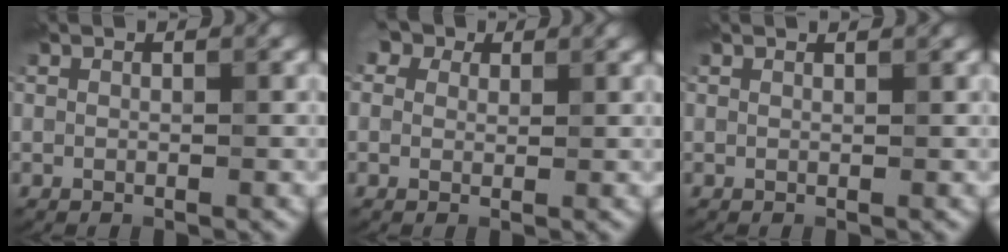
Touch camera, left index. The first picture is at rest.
{"total": 4.7, "force": [2.7, 3.1, 2.3], "torque": [-0.041, 0.022, 0.015]}
{"total": 1.0, "force": [0.9, 0.1, 0.3], "torque": [-0.002, -0.001, 0.008]}